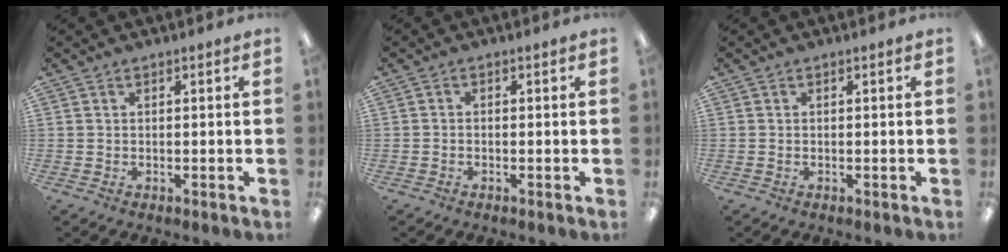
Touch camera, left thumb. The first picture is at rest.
{"total": 0.7, "force": [-0.5, 0.1, 0.4], "torque": [-0.007, 0.000, -0.010]}
{"total": 0.0}